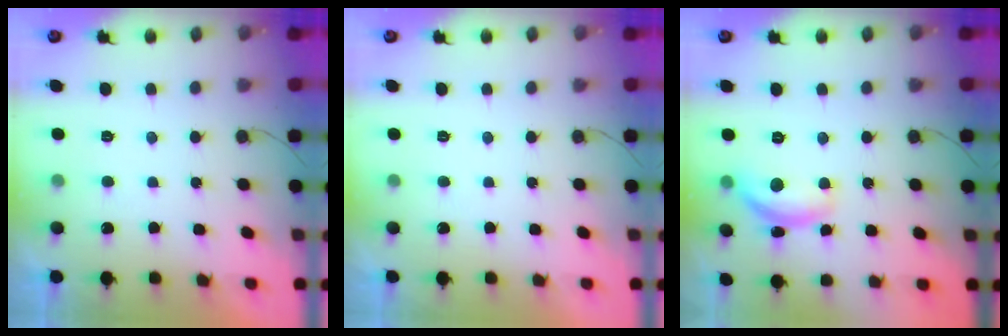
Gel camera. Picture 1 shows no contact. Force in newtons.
{"total": 0.0}
{"total": 11.2, "press": 11.2, "slide": 0.8}